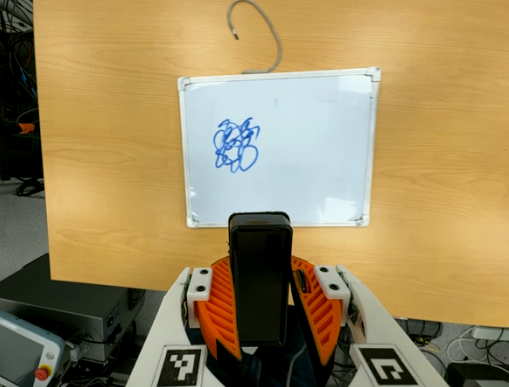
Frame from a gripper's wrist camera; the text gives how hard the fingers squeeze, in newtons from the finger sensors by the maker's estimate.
{"total": 7.4, "left": 6.7, "right": 8.1}